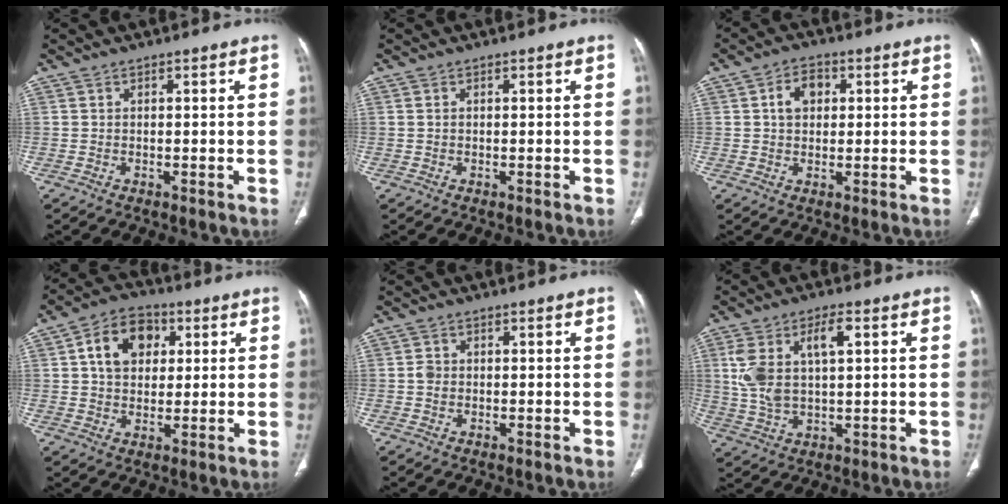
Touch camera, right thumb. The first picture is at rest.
{"total": 0.0}
{"total": 5.3, "force": [1.2, 4.0, 3.4], "torque": [-0.042, 0.009, 0.016]}
{"total": 10.8, "force": [3.0, 8.0, 6.7], "torque": [-0.084, 0.004, 0.043]}
{"total": 1.6, "force": [-0.1, 1.4, 0.8], "torque": [-0.010, 0.003, -0.003]}
{"total": 10.7, "force": [2.8, 5.0, 9.1], "torque": [-0.188, 0.008, 0.059]}